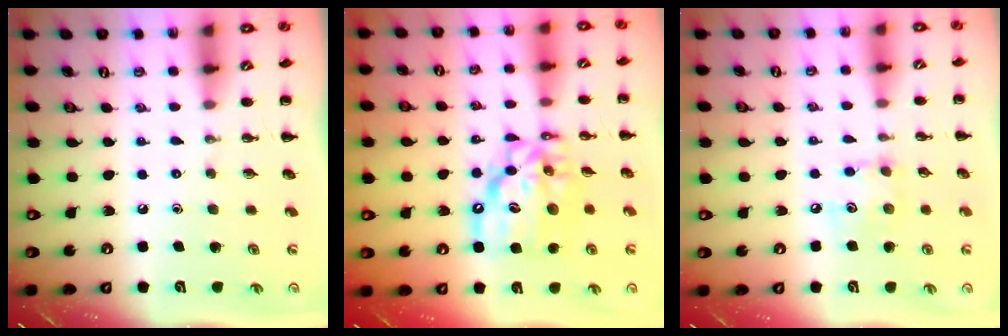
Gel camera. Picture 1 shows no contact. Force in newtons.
{"total": 12.6, "press": 12.2, "slide": 3.4}
{"total": 6.3, "press": 6.2, "slide": 0.9}